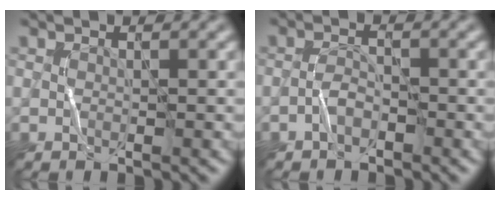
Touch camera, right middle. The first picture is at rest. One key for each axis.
{"total": 1.1, "fx": -0.9, "fy": 0.6, "fz": 0.4, "tx": -0.011, "ty": 0.012, "tz": -0.020}